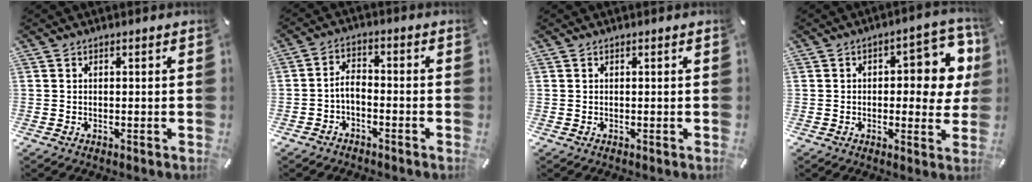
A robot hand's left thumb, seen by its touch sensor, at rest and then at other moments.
{"total": 4.5, "force": [-2.3, 2.8, 2.7], "torque": [-0.060, 0.014, -0.049]}
{"total": 0.0}
{"total": 12.2, "force": [2.4, 5.8, 10.4], "torque": [-0.125, -0.015, 0.038]}